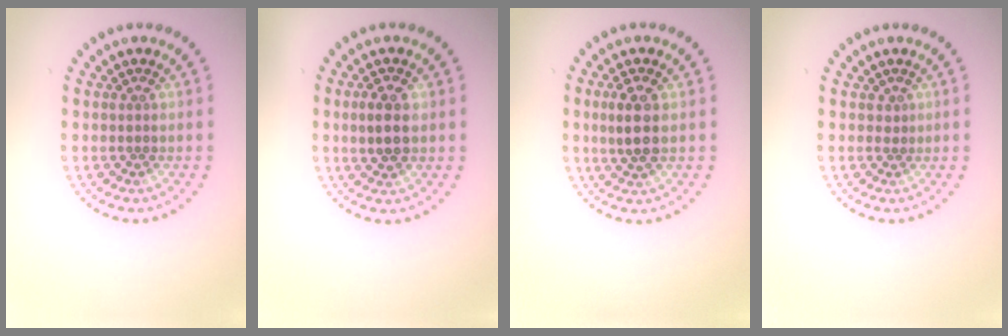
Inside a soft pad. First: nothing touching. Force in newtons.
{"total": 2.8, "press": 2.7, "slide": 0.3}
{"total": 2.7, "press": 2.6, "slide": 0.8}
{"total": 0.5, "press": 0.3, "slide": 0.4}